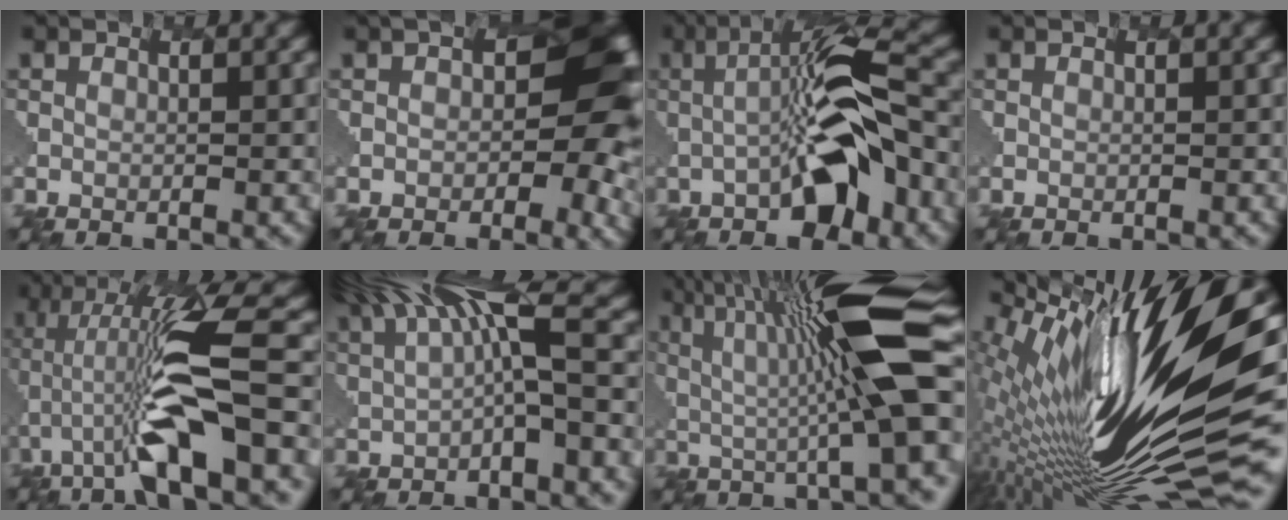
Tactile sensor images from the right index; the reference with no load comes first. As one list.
[{"total": 4.6, "force": [0.8, 3.2, 3.2], "torque": [-0.052, 0.012, -0.022]}, {"total": 8.1, "force": [-2.5, 2.3, 7.4], "torque": [-0.150, 0.012, -0.070]}, {"total": 0.0}, {"total": 7.3, "force": [-1.9, 1.0, 7.0], "torque": [-0.171, 0.026, -0.061]}, {"total": 8.7, "force": [4.3, 2.0, 7.3], "torque": [-0.138, 0.026, 0.053]}, {"total": 10.7, "force": [2.3, 0.8, 10.4], "torque": [-0.182, 0.022, 0.010]}, {"total": 14.0, "force": [3.0, 3.0, 13.3], "torque": [-0.286, -0.013, 0.035]}]